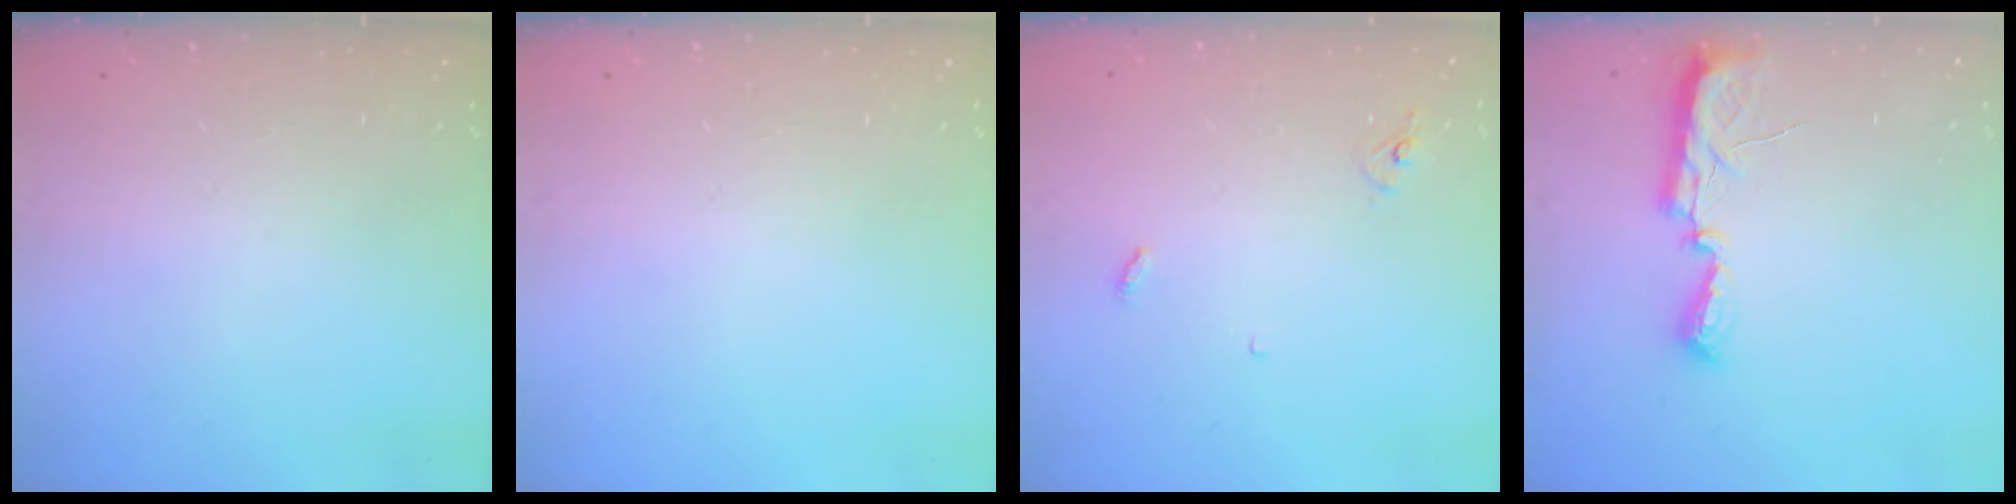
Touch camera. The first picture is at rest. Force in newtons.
{"total": 0.0}
{"total": 2.9, "press": 2.9, "slide": 0.2}
{"total": 7.7, "press": 7.7, "slide": 0.6}